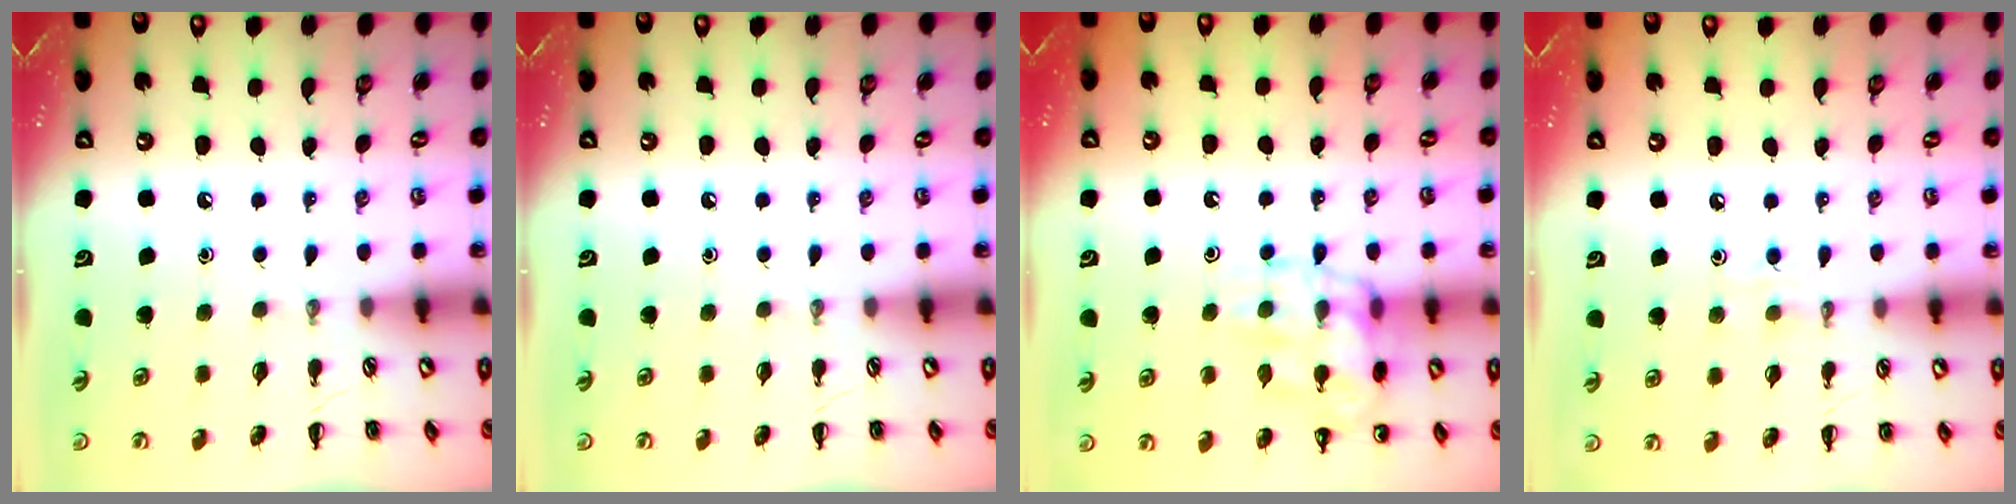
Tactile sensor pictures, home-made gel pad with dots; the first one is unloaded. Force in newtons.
{"total": 0.0}
{"total": 16.3, "press": 16.2, "slide": 2.1}
{"total": 3.6, "press": 3.5, "slide": 1.0}